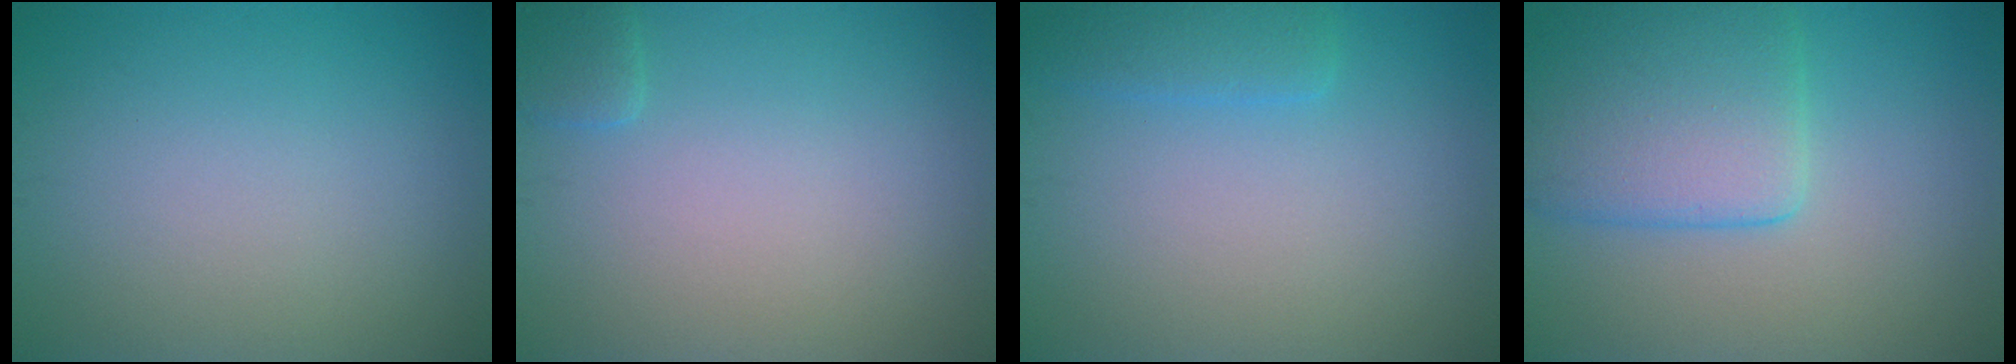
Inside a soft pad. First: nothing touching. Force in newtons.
{"total": 1.1, "press": 1.1, "slide": 0.2}
{"total": 2.0, "press": 1.9, "slide": 0.3}
{"total": 6.7, "press": 6.7, "slide": 0.3}